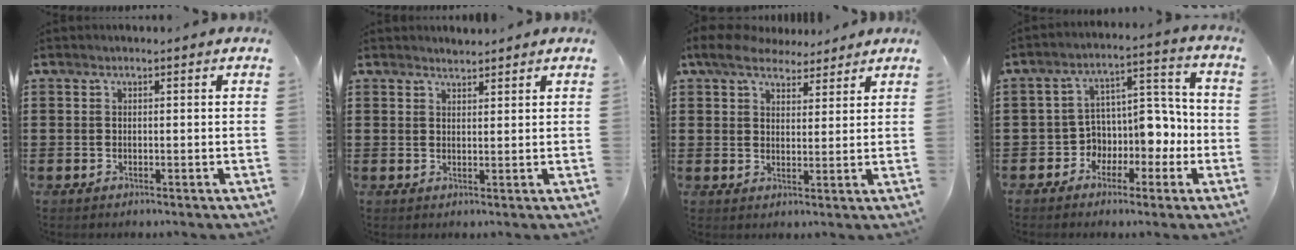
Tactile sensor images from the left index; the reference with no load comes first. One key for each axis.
{"total": 1.5, "fx": 1.5, "fy": 0.2, "fz": 0.1, "tx": -0.005, "ty": 0.002, "tz": 0.029}
{"total": 5.8, "fx": 4.9, "fy": 2.3, "fz": 2.1, "tx": -0.059, "ty": -0.003, "tz": 0.091}
{"total": 6.5, "fx": -1.5, "fy": 5.7, "fz": 2.7, "tx": -0.057, "ty": -0.003, "tz": -0.027}